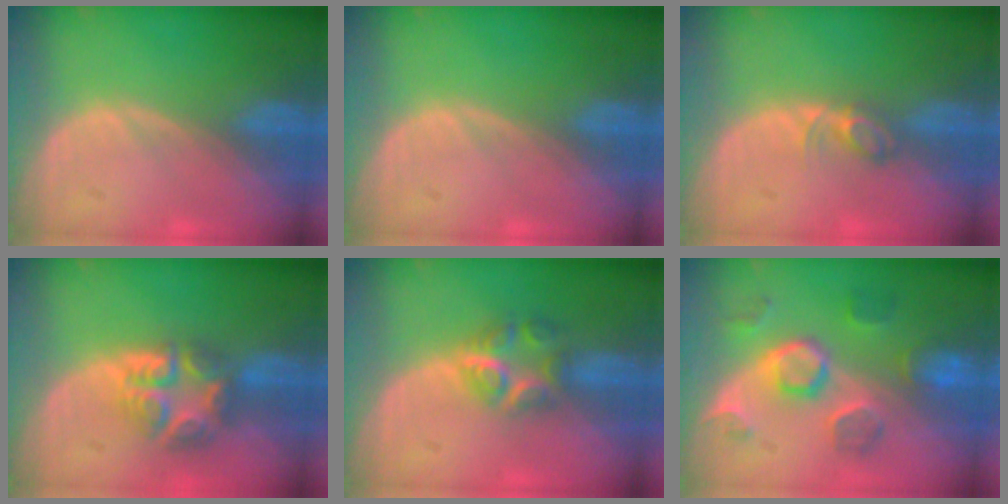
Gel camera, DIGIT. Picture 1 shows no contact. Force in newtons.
{"total": 0.0}
{"total": 2.5, "press": 2.5, "slide": 0.4}
{"total": 7.6, "press": 6.7, "slide": 3.7}
{"total": 6.0, "press": 5.5, "slide": 2.5}
{"total": 8.4, "press": 8.1, "slide": 2.4}